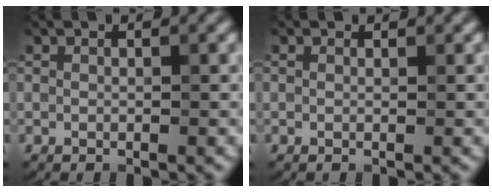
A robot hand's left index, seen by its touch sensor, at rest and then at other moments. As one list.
[{"total": 0.0}]